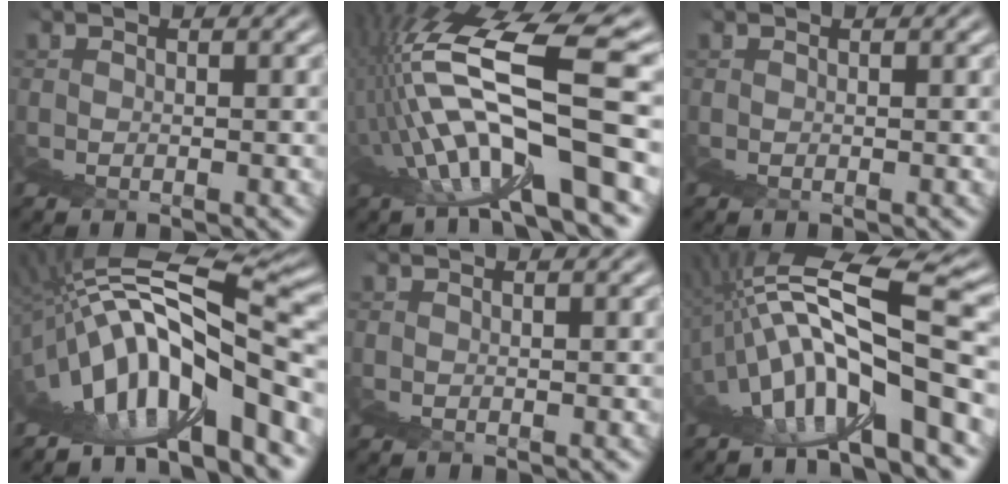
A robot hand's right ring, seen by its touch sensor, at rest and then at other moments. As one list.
[{"total": 10.2, "force": [4.3, 0.3, 9.2], "torque": [-0.169, 0.035, 0.065]}, {"total": 0.0}, {"total": 10.8, "force": [1.2, 3.1, 10.3], "torque": [-0.158, 0.040, 0.013]}, {"total": 0.0}, {"total": 12.1, "force": [4.3, 3.2, 10.8], "torque": [-0.178, 0.048, 0.054]}]